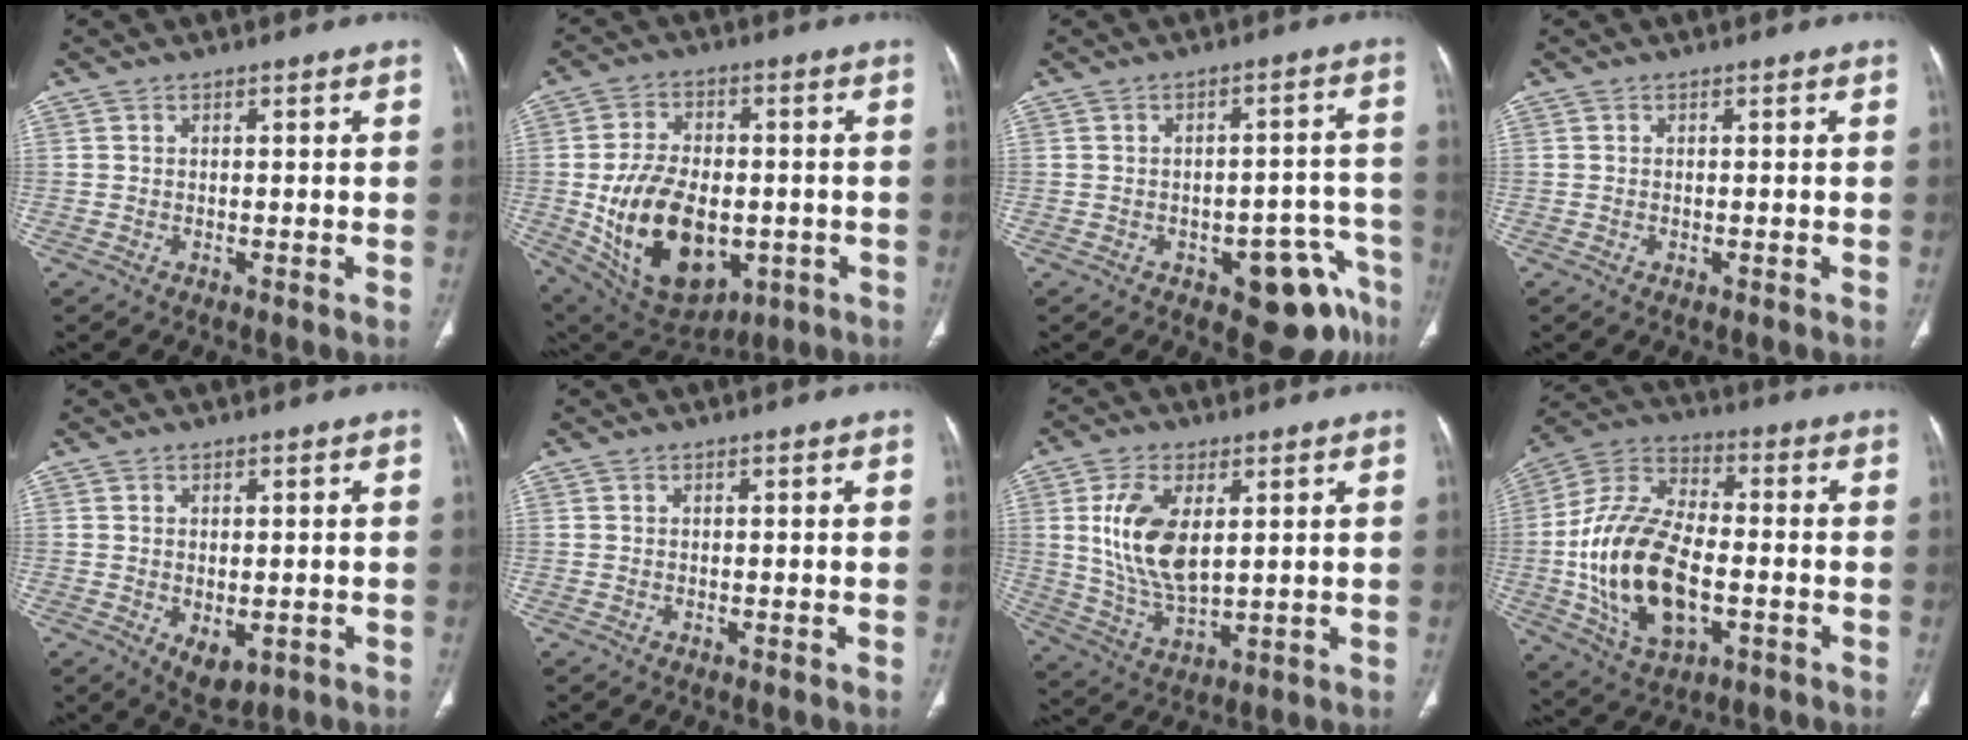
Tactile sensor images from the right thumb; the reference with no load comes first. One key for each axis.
{"total": 20.6, "fx": -3.8, "fy": 13.1, "fz": 15.5, "tx": -0.244, "ty": 0.001, "tz": -0.031}
{"total": 10.2, "fx": -5.9, "fy": 4.8, "fz": 6.8, "tx": -0.037, "ty": 0.044, "tz": -0.069}
{"total": 0.0}
{"total": 4.8, "fx": -1.1, "fy": 2.9, "fz": 3.7, "tx": -0.046, "ty": -0.007, "tz": 0.000}
{"total": 0.0}
{"total": 12.8, "fx": 3.0, "fy": 6.7, "fz": 10.5, "tx": -0.200, "ty": -0.020, "tz": 0.067}
{"total": 20.6, "fx": -3.6, "fy": 11.5, "fz": 16.7, "tx": -0.312, "ty": 0.019, "tz": -0.058}